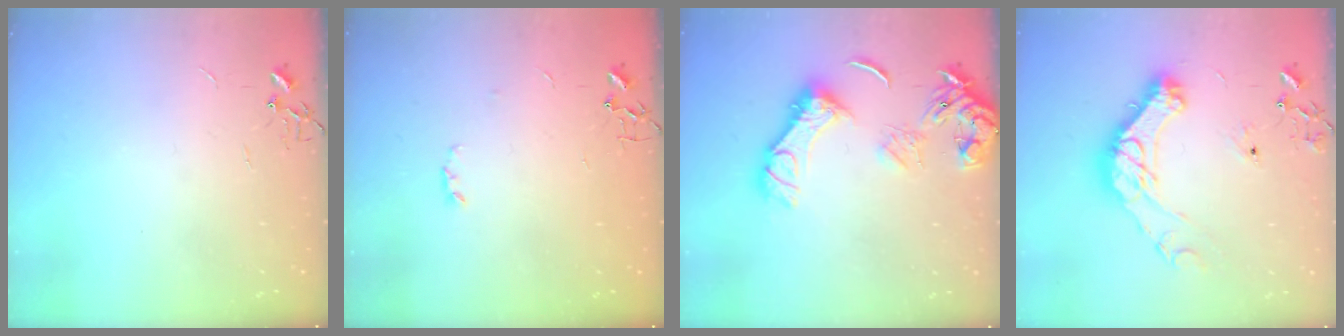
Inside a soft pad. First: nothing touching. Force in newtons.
{"total": 2.9, "press": 2.8, "slide": 0.5}
{"total": 14.9, "press": 14.8, "slide": 1.8}
{"total": 17.8, "press": 17.7, "slide": 1.8}